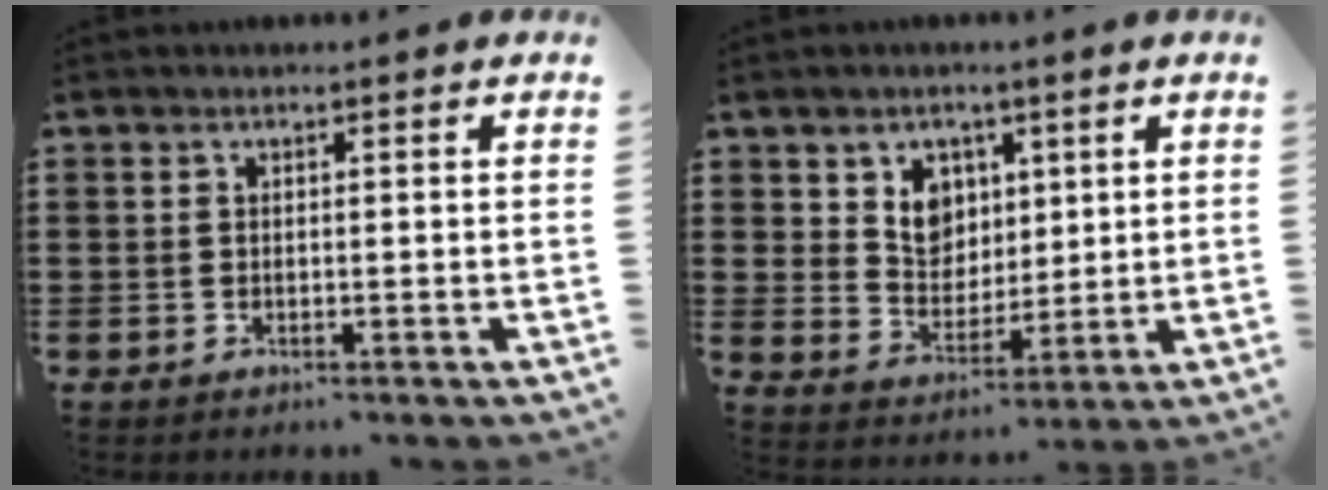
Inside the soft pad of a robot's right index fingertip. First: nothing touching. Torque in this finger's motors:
{"motor_torque": [0.17, 0.05, 0.14, 0.07]}